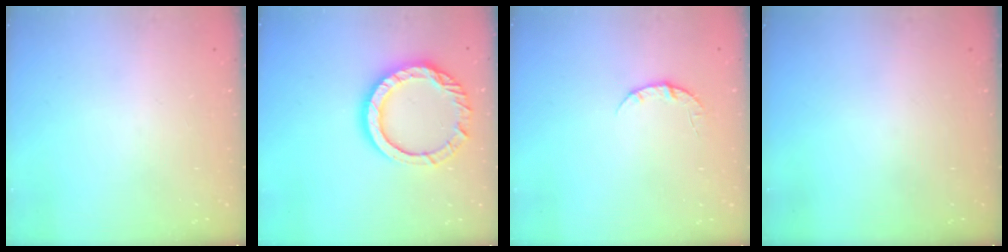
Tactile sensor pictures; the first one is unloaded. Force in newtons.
{"total": 13.9, "press": 13.9, "slide": 1.0}
{"total": 4.2, "press": 4.2, "slide": 0.5}
{"total": 0.0}